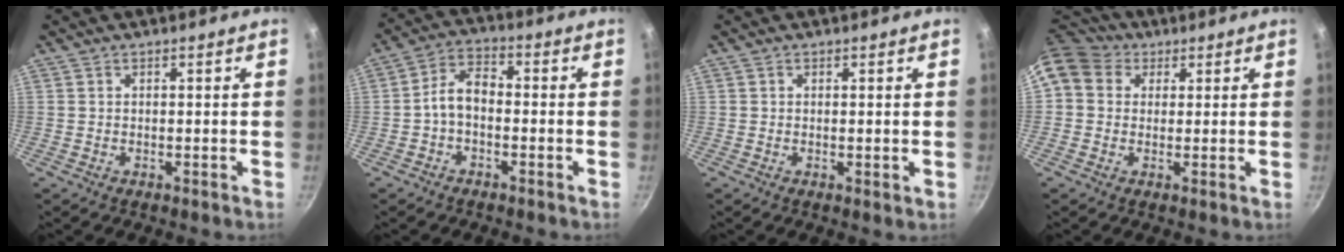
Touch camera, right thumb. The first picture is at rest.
{"total": 5.9, "force": [-1.4, 3.6, 4.4], "torque": [-0.075, 0.033, -0.035]}
{"total": 0.8, "force": [0.1, 0.2, 0.7], "torque": [-0.011, -0.004, -0.001]}
{"total": 10.5, "force": [3.8, 8.5, 4.7], "torque": [-0.083, 0.014, 0.056]}